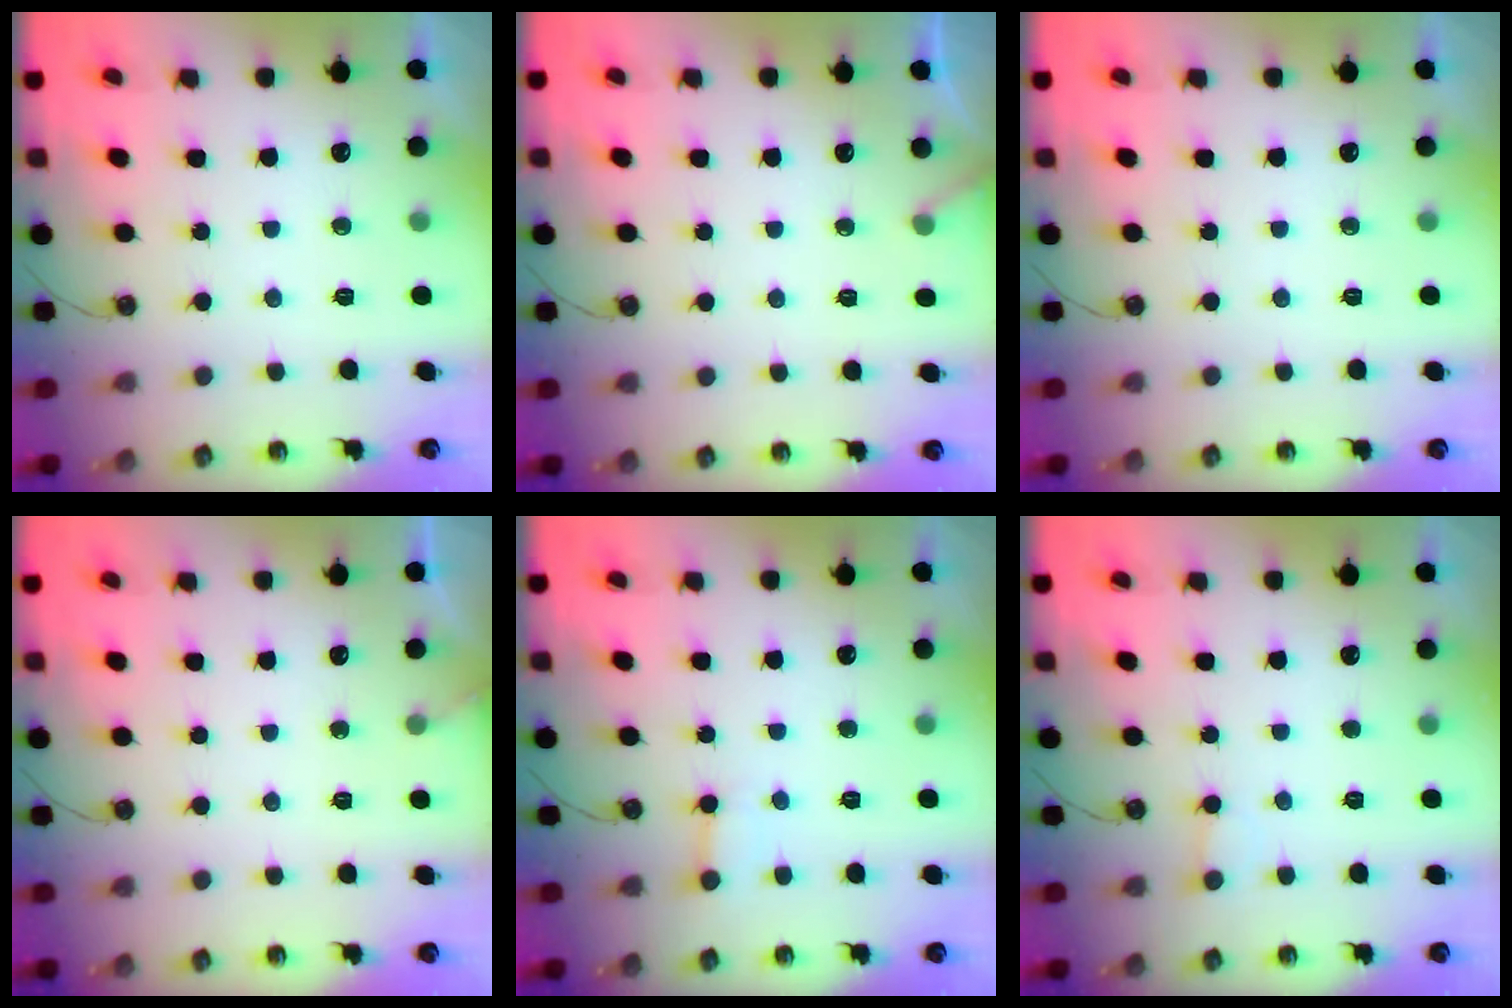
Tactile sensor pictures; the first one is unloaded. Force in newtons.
{"total": 4.1, "press": 4.1, "slide": 0.3}
{"total": 0.0}
{"total": 2.2, "press": 2.2, "slide": 0.1}
{"total": 2.5, "press": 2.5, "slide": 0.4}
{"total": 2.3, "press": 2.3, "slide": 0.2}